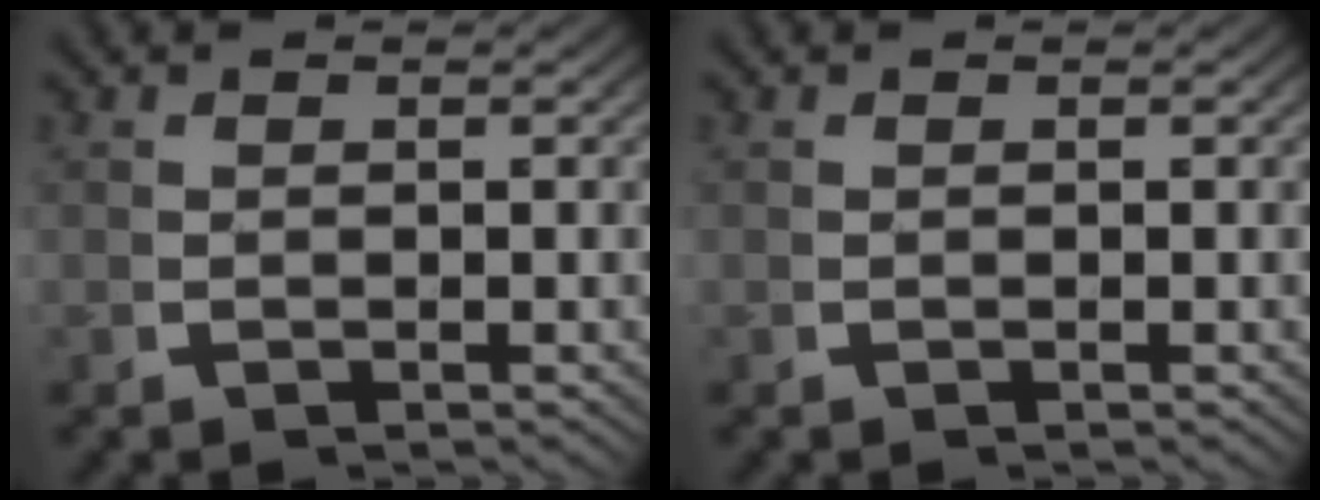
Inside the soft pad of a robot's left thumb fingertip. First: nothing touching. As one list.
[{"total": 0.0}]